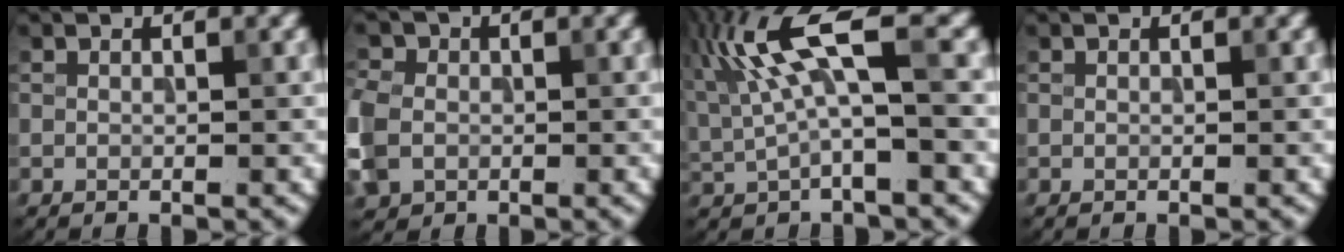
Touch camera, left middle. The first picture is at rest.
{"total": 6.5, "force": [-1.1, 5.4, 3.6], "torque": [-0.099, -0.005, -0.034]}
{"total": 7.7, "force": [2.5, 1.8, 7.1], "torque": [-0.150, 0.011, 0.044]}
{"total": 0.0}